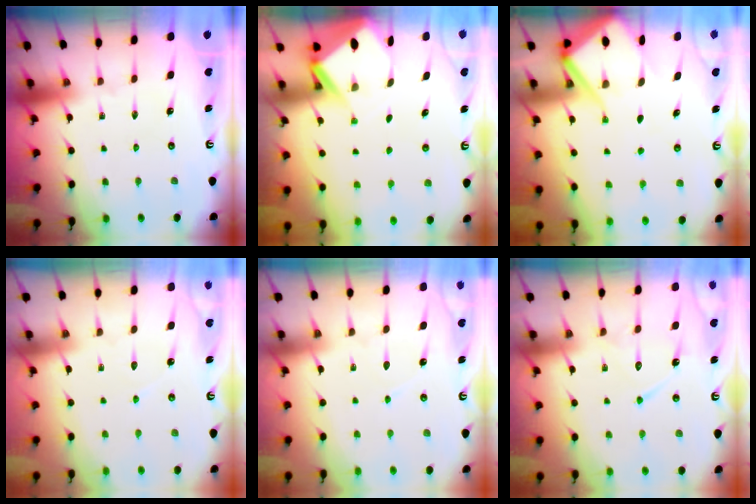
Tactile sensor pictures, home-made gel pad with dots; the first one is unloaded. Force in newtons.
{"total": 4.7, "press": 4.7, "slide": 0.5}
{"total": 8.5, "press": 8.4, "slide": 0.7}
{"total": 2.7, "press": 2.7, "slide": 0.4}
{"total": 5.5, "press": 5.4, "slide": 0.5}
{"total": 11.4, "press": 11.3, "slide": 0.9}